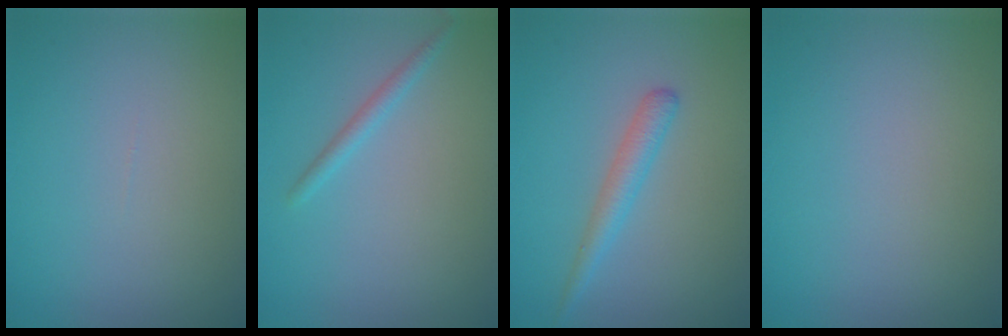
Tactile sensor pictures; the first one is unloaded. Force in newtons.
{"total": 1.3, "press": 1.2, "slide": 0.1}
{"total": 2.1, "press": 2.1, "slide": 0.1}
{"total": 0.0}